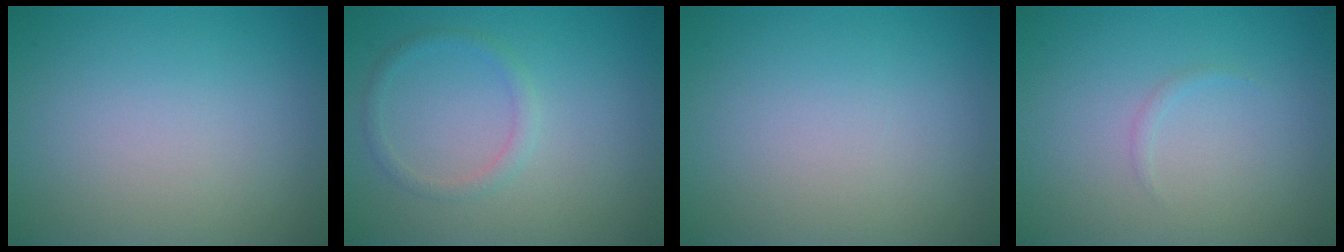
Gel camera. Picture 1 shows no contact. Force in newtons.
{"total": 1.3, "press": 1.3, "slide": 0.0}
{"total": 0.0}
{"total": 0.5, "press": 0.5, "slide": 0.0}